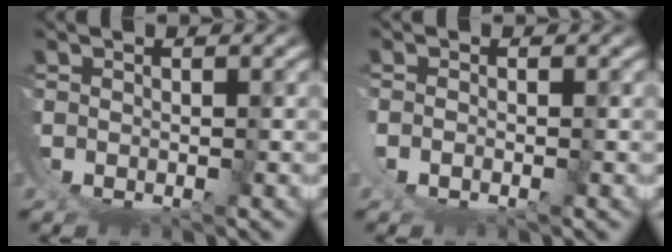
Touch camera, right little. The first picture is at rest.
{"total": 1.1, "force": [-0.2, -0.3, 1.0], "torque": [-0.028, -0.006, -0.001]}